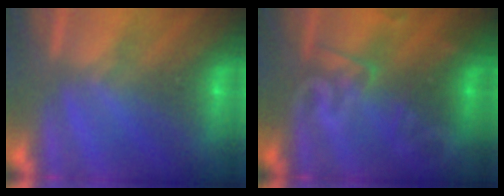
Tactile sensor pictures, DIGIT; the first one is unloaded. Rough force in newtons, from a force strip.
{"total": 2.8}